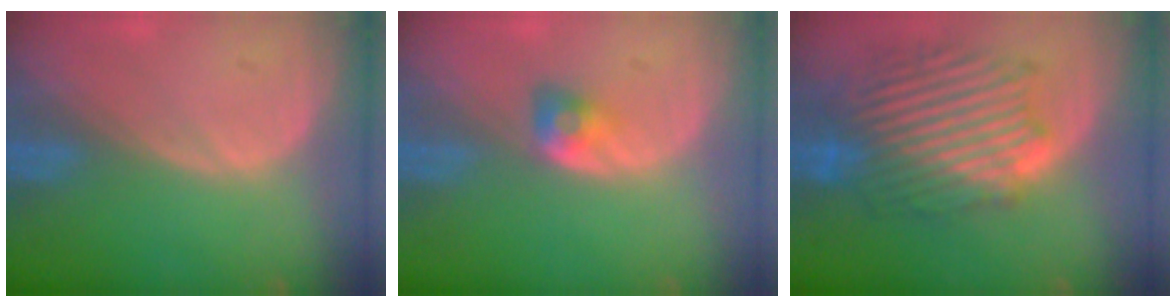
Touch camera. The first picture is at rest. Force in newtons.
{"total": 2.9, "press": 2.5, "slide": 1.5}
{"total": 11.3, "press": 11.2, "slide": 0.6}